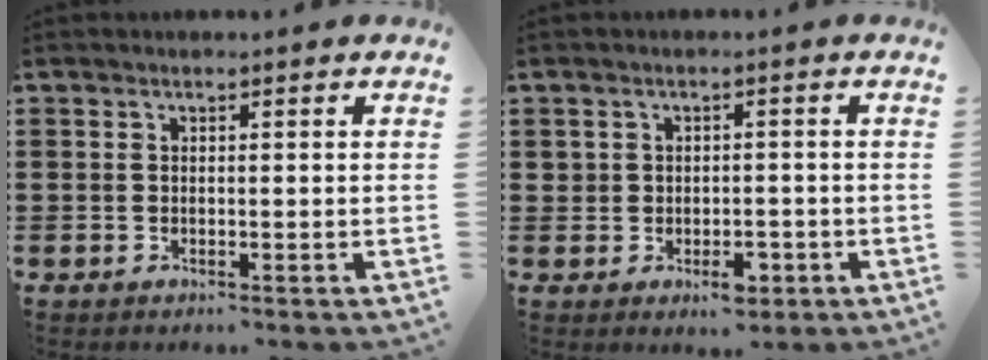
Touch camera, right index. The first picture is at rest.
{"total": 3.1, "force": [-1.1, 2.2, 2.0], "torque": [-0.039, 0.004, -0.021]}